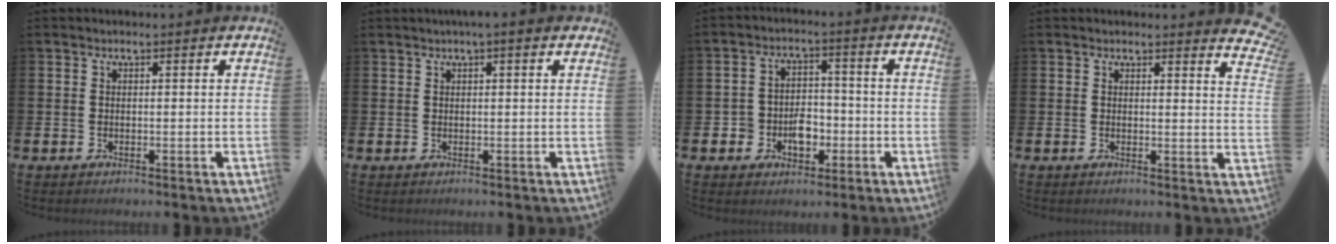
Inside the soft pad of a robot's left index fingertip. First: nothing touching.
{"total": 1.1, "force": [0.8, -0.1, 0.7], "torque": [-0.012, 0.001, 0.013]}
{"total": 4.5, "force": [-2.0, 3.4, 2.0], "torque": [-0.043, 0.010, -0.042]}
{"total": 2.4, "force": [2.4, 0.2, 0.2], "torque": [0.008, -0.018, 0.039]}